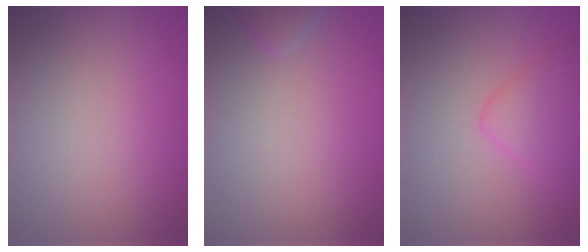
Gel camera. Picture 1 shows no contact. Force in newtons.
{"total": 1.4, "press": 1.4, "slide": 0.1}
{"total": 3.6, "press": 3.6, "slide": 0.1}